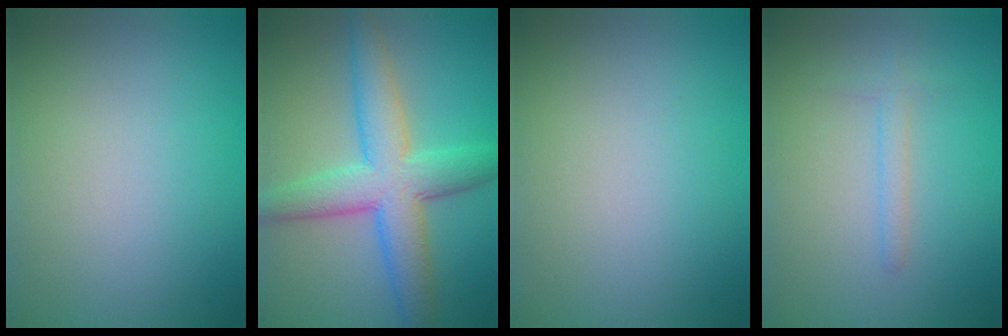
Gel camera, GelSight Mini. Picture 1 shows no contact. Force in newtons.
{"total": 7.5, "press": 7.5, "slide": 0.1}
{"total": 0.0}
{"total": 1.2, "press": 1.2, "slide": 0.1}